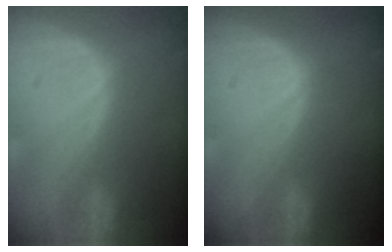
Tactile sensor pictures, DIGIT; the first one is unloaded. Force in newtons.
{"total": 0.0}